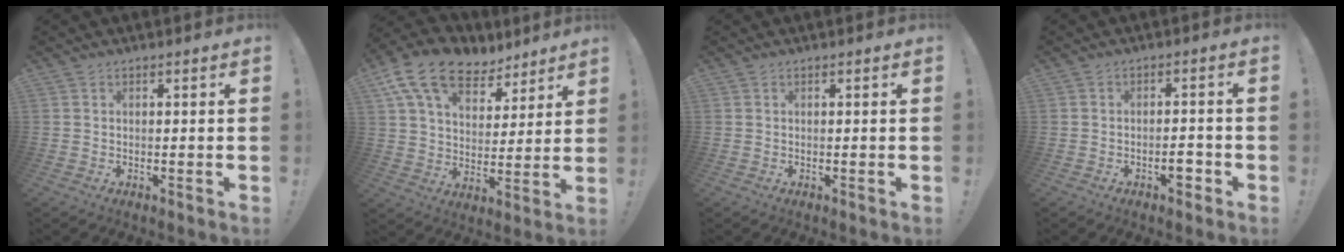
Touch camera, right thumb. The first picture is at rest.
{"total": 16.3, "force": [10.1, 9.6, 8.4], "torque": [-0.149, -0.058, 0.187]}
{"total": 0.0}
{"total": 3.9, "force": [-2.2, 1.5, 2.8], "torque": [-0.024, 0.005, -0.042]}